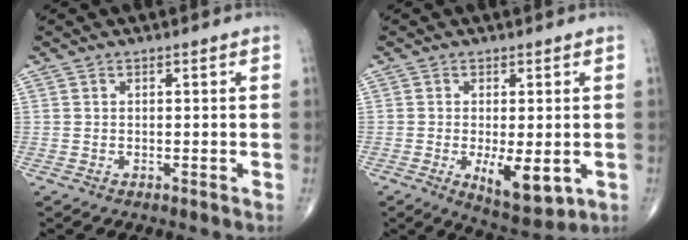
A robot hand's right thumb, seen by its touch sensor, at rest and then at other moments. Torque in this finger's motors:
{"motor_torque": [0.80, 0.77, 0.20, -0.22, 0.19]}